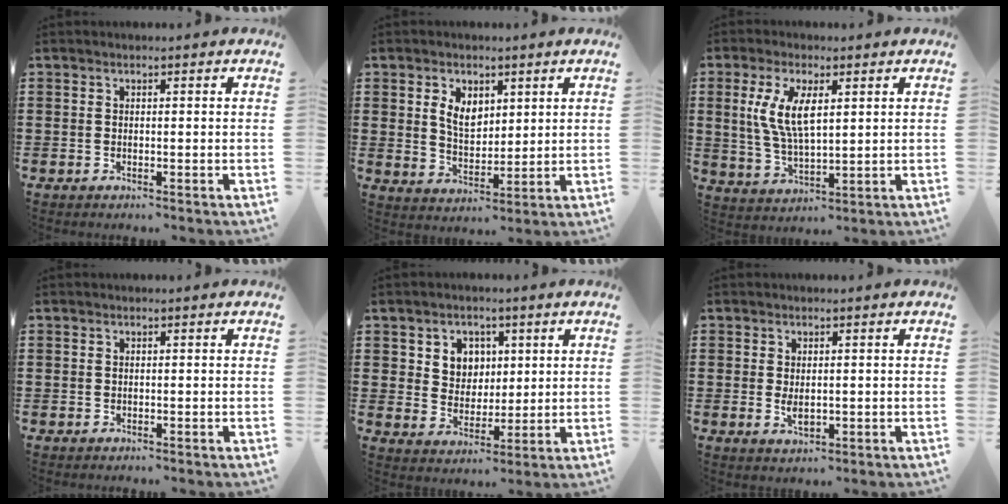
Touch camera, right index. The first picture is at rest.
{"total": 4.9, "force": [2.1, 3.3, 2.9], "torque": [-0.061, 0.007, 0.035]}
{"total": 7.5, "force": [2.0, 3.1, 6.6], "torque": [-0.148, 0.002, 0.031]}
{"total": 0.0}
{"total": 5.0, "force": [2.0, 4.5, 1.1], "torque": [-0.037, 0.012, 0.032]}
{"total": 2.1, "force": [0.1, 1.0, 1.8], "torque": [-0.037, 0.004, 0.001]}